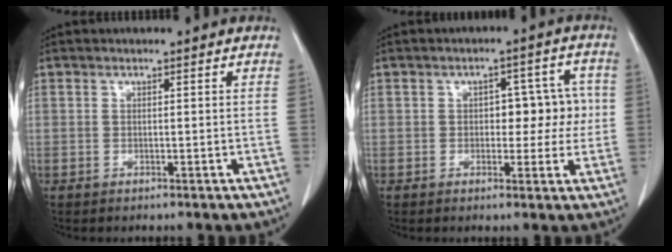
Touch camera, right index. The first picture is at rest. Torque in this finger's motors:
{"motor_torque": [0.56, -0.09, 0.25, 0.03]}